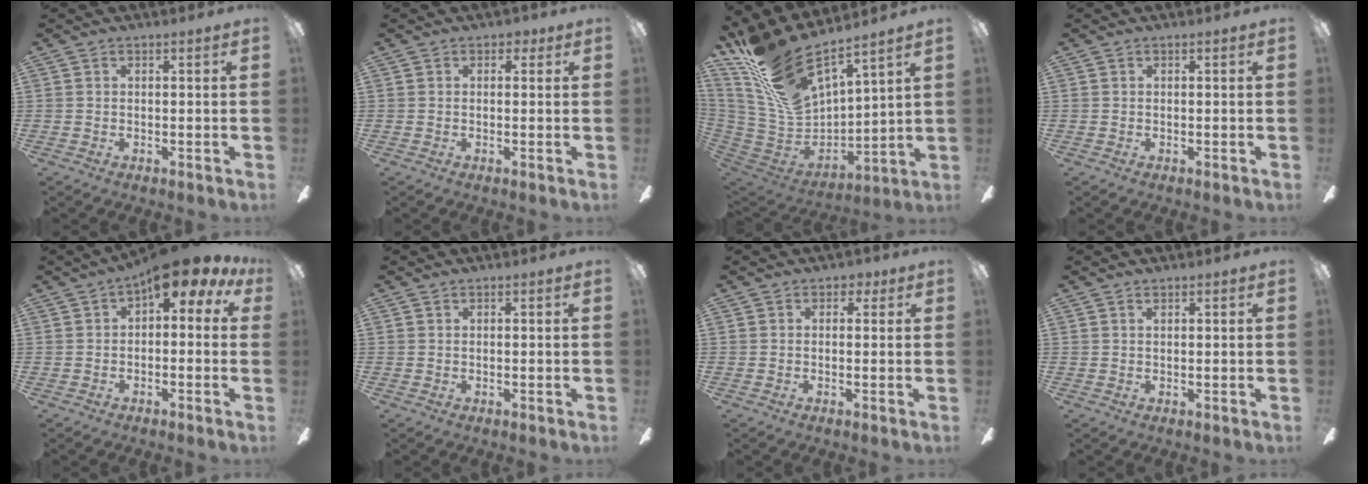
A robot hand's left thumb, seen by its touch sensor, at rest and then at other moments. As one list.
[{"total": 1.5, "force": [0.4, 1.3, 0.7], "torque": [0.003, 0.000, 0.002]}, {"total": 19.4, "force": [15.5, 6.5, 9.8], "torque": [-0.217, -0.121, 0.279]}, {"total": 0.0}, {"total": 8.2, "force": [4.3, 3.5, 6.0], "torque": [-0.081, -0.022, 0.070]}, {"total": 0.0}, {"total": 1.8, "force": [0.4, 1.6, 0.8], "torque": [0.000, 0.001, 0.005]}, {"total": 0.7, "force": [0.6, 0.3, 0.3], "torque": [-0.007, 0.001, 0.011]}]